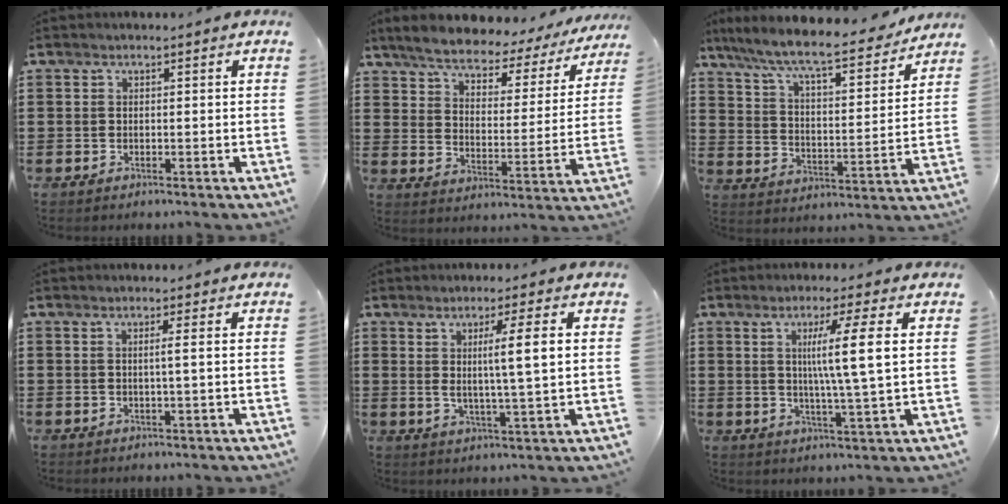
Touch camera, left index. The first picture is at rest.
{"total": 5.3, "force": [4.9, 1.2, 1.7], "torque": [-0.061, -0.032, 0.078]}
{"total": 9.0, "force": [7.9, 0.6, 4.3], "torque": [-0.115, -0.048, 0.129]}
{"total": 1.7, "force": [0.1, -0.5, 1.6], "torque": [-0.029, -0.005, -0.001]}
{"total": 6.1, "force": [1.7, -0.5, 5.8], "torque": [-0.108, -0.010, 0.021]}
{"total": 8.1, "force": [2.0, -0.4, 7.8], "torque": [-0.145, -0.005, 0.024]}